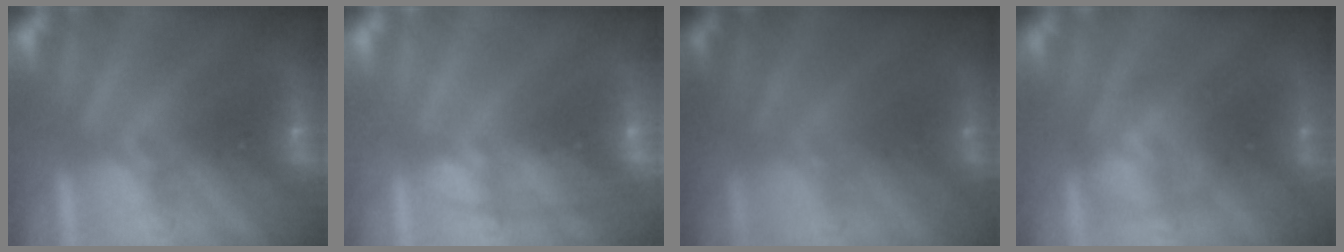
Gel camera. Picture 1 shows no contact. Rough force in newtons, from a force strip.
{"total": 1.7}
{"total": 1.7}
{"total": 2.9}